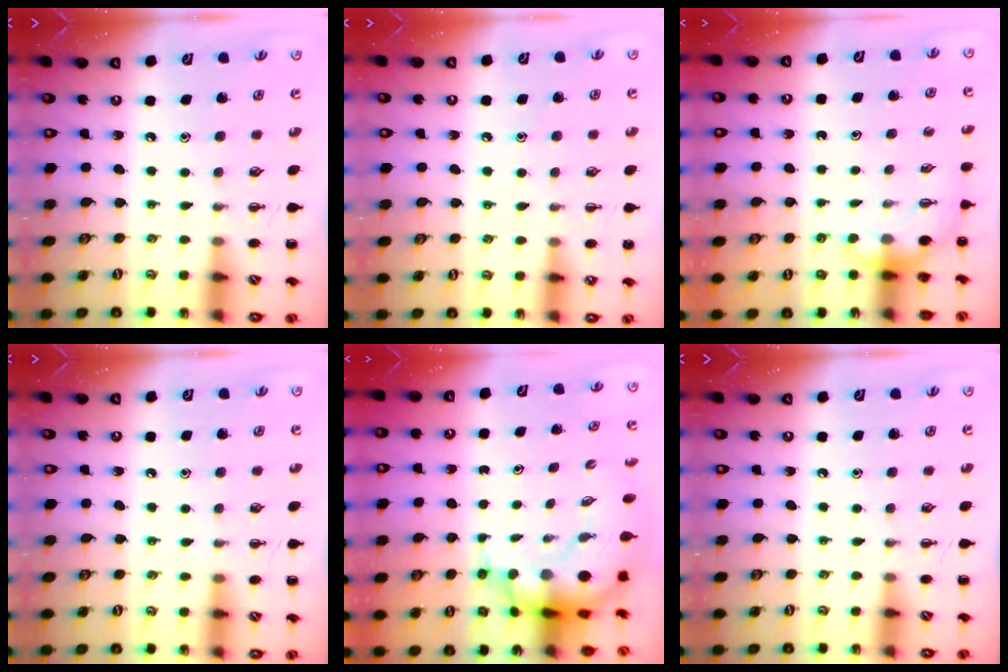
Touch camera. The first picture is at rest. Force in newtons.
{"total": 6.2, "press": 6.0, "slide": 1.8}
{"total": 4.3, "press": 4.2, "slide": 1.0}
{"total": 6.5, "press": 6.1, "slide": 2.2}
{"total": 9.7, "press": 9.4, "slide": 2.3}
{"total": 0.0}